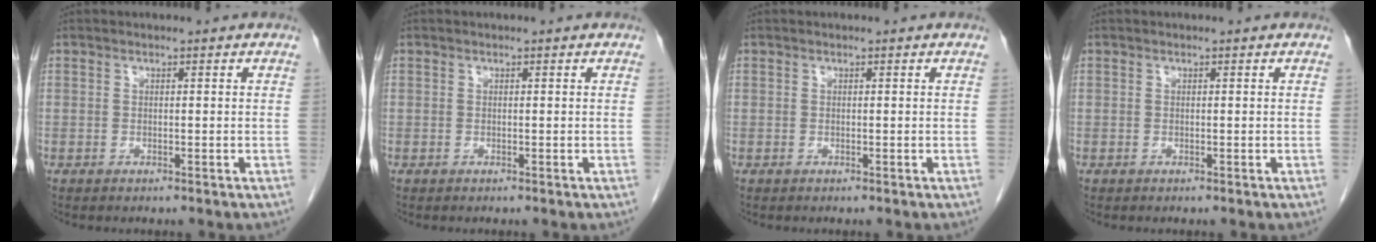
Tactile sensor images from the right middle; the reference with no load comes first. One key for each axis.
{"total": 0.0}
{"total": 0.0}
{"total": 0.0}